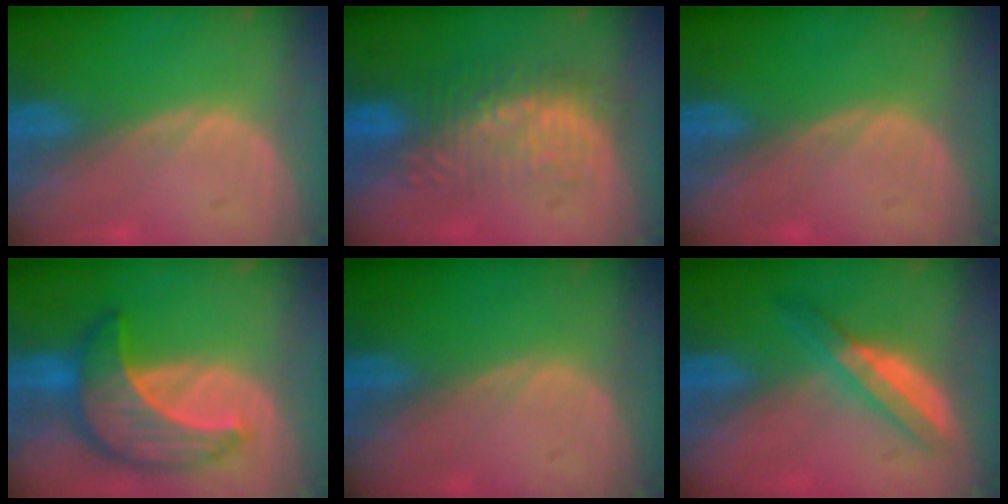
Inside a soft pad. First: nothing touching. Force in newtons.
{"total": 8.8, "press": 8.5, "slide": 2.3}
{"total": 0.0}
{"total": 9.8, "press": 9.8, "slide": 0.8}
{"total": 0.0}
{"total": 5.0, "press": 4.9, "slide": 1.3}